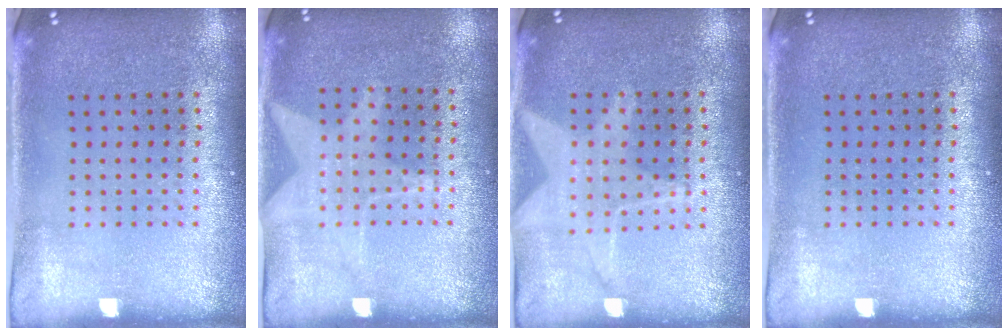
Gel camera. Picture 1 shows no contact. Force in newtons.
{"total": 1.2, "press": 0.9, "slide": 0.8}
{"total": 1.3, "press": 1.3, "slide": 0.5}
{"total": 0.0}